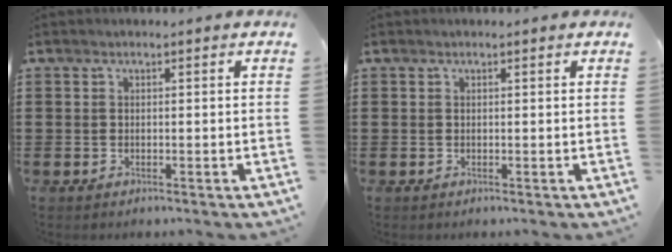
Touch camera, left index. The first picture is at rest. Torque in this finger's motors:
{"motor_torque": [0.11, -0.15, 0.00, -0.01]}